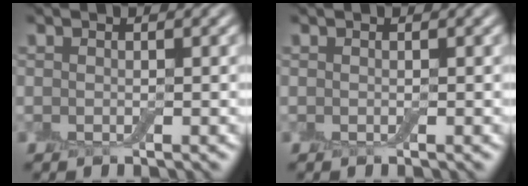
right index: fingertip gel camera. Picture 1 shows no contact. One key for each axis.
{"total": 0.0}